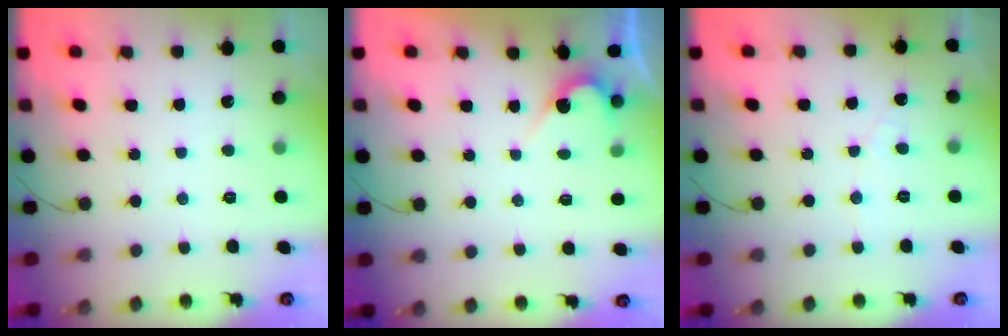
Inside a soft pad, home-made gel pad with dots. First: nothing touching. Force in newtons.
{"total": 2.8, "press": 2.8, "slide": 0.2}
{"total": 2.8, "press": 2.8, "slide": 0.2}